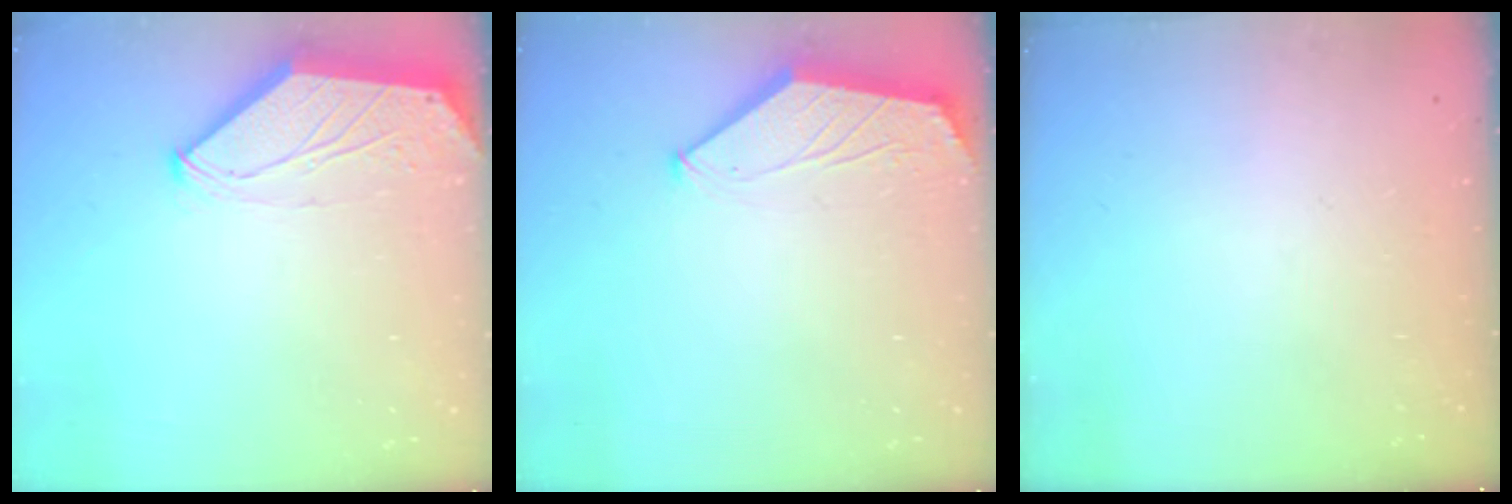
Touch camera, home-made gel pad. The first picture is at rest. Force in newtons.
{"total": 1.5, "press": 1.5, "slide": 0.4}
{"total": 0.0}